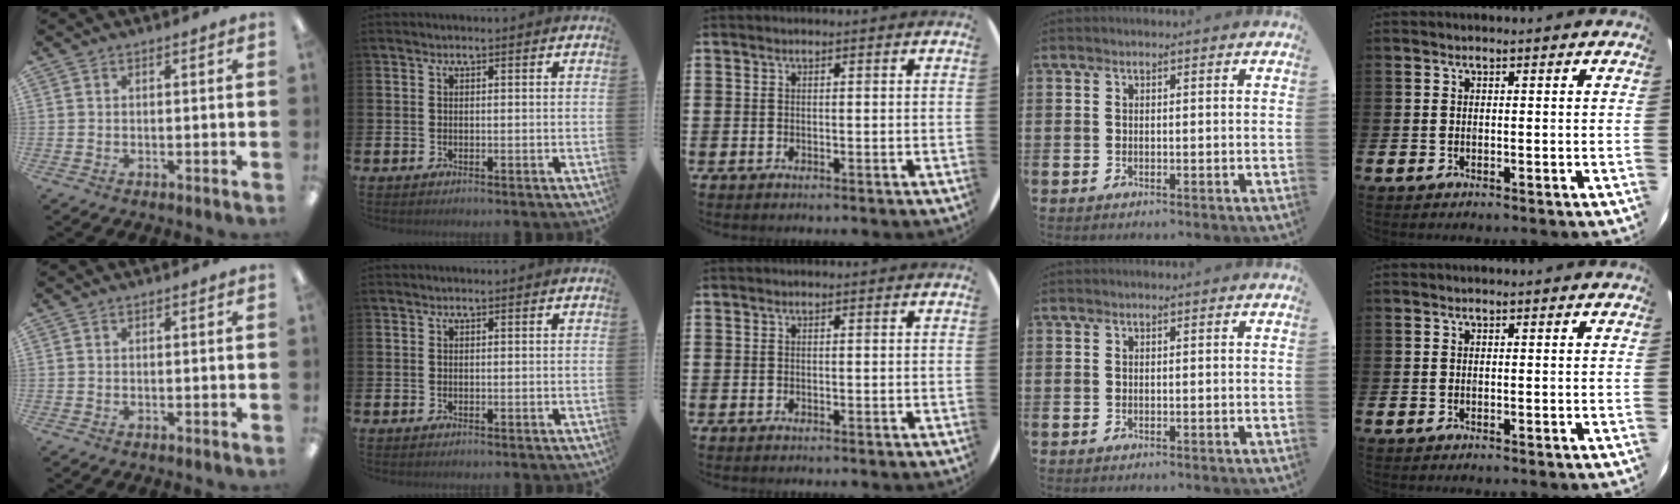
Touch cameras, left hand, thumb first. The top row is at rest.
{}